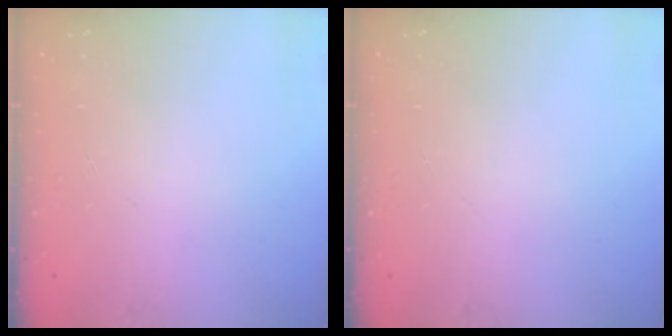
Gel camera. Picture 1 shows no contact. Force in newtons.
{"total": 0.0}